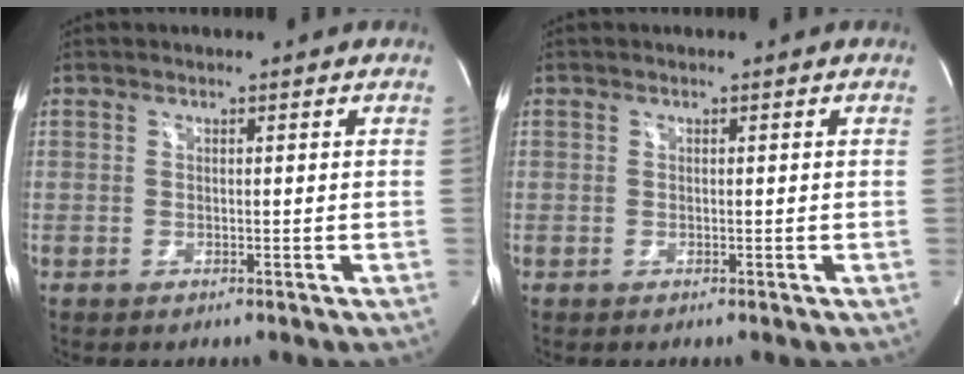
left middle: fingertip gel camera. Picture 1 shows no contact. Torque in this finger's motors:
{"motor_torque": [0.02, 0.03, 0.00, 0.00]}